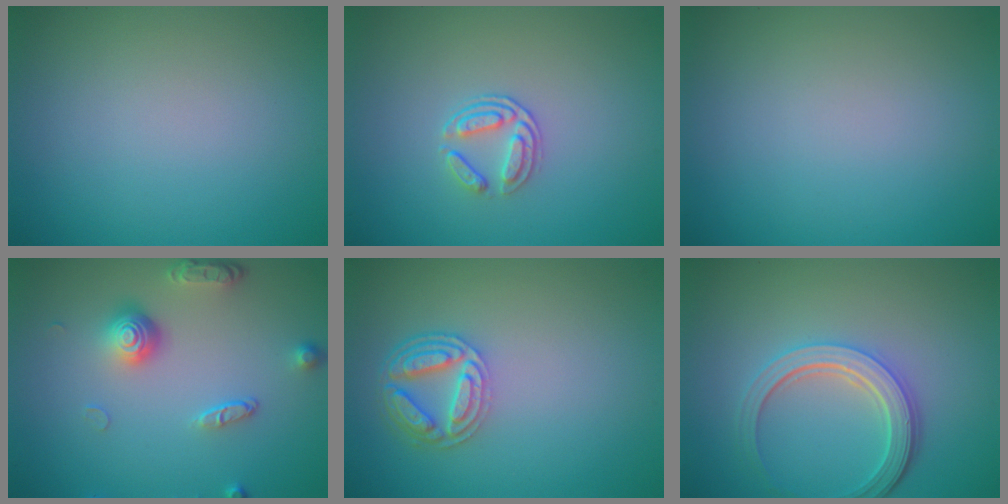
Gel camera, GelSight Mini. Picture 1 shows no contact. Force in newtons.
{"total": 2.0, "press": 1.4, "slide": 1.4}
{"total": 0.0}
{"total": 4.0, "press": 2.9, "slide": 2.7}
{"total": 4.3, "press": 3.5, "slide": 2.5}
{"total": 4.6, "press": 3.5, "slide": 3.0}